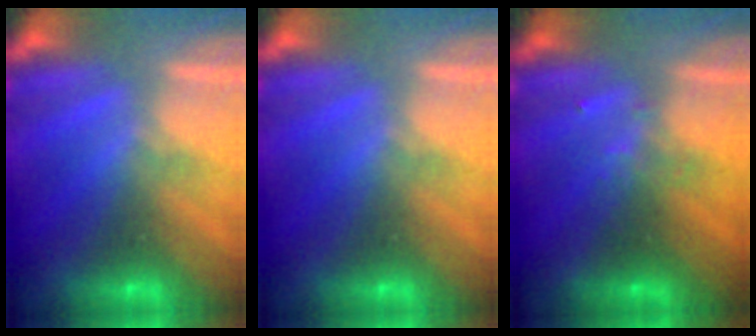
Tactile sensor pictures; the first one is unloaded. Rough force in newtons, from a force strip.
{"total": 0.0}
{"total": 2.4}